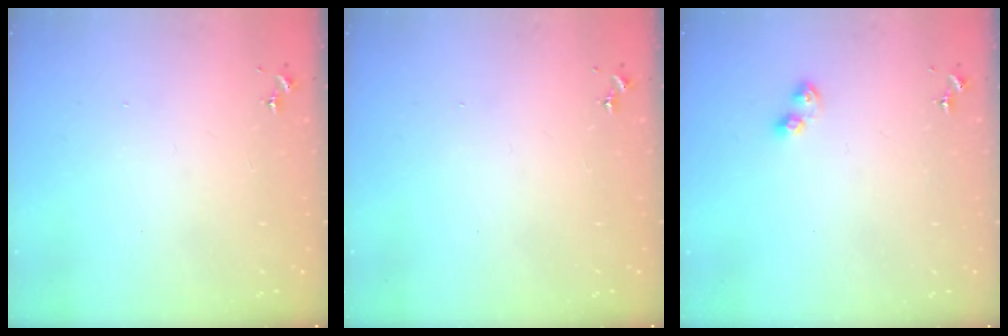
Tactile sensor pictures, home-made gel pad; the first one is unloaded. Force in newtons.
{"total": 0.0}
{"total": 4.6, "press": 4.6, "slide": 0.5}